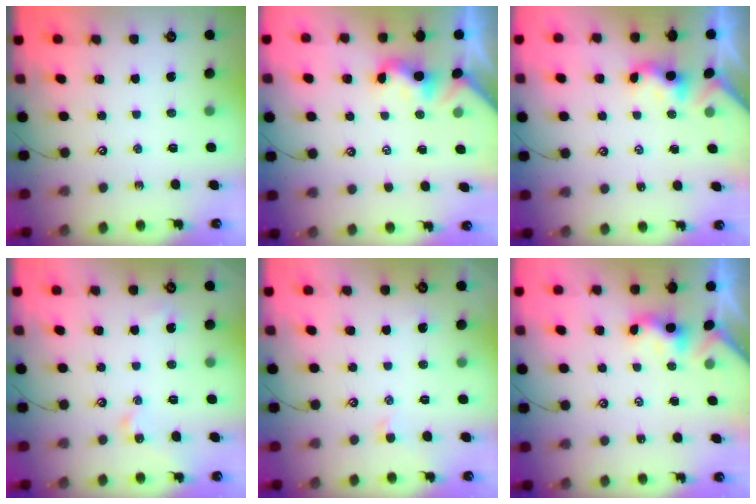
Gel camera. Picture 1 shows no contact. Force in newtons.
{"total": 1.9, "press": 1.8, "slide": 0.5}
{"total": 0.5, "press": 0.4, "slide": 0.3}
{"total": 2.8, "press": 2.8, "slide": 0.5}
{"total": 0.7, "press": 0.5, "slide": 0.5}
{"total": 0.8, "press": 0.7, "slide": 0.4}